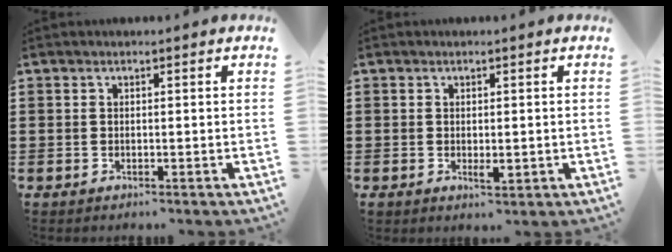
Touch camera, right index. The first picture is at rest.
{"total": 1.5, "force": [-0.2, 0.8, 1.3], "torque": [-0.025, 0.000, -0.002]}